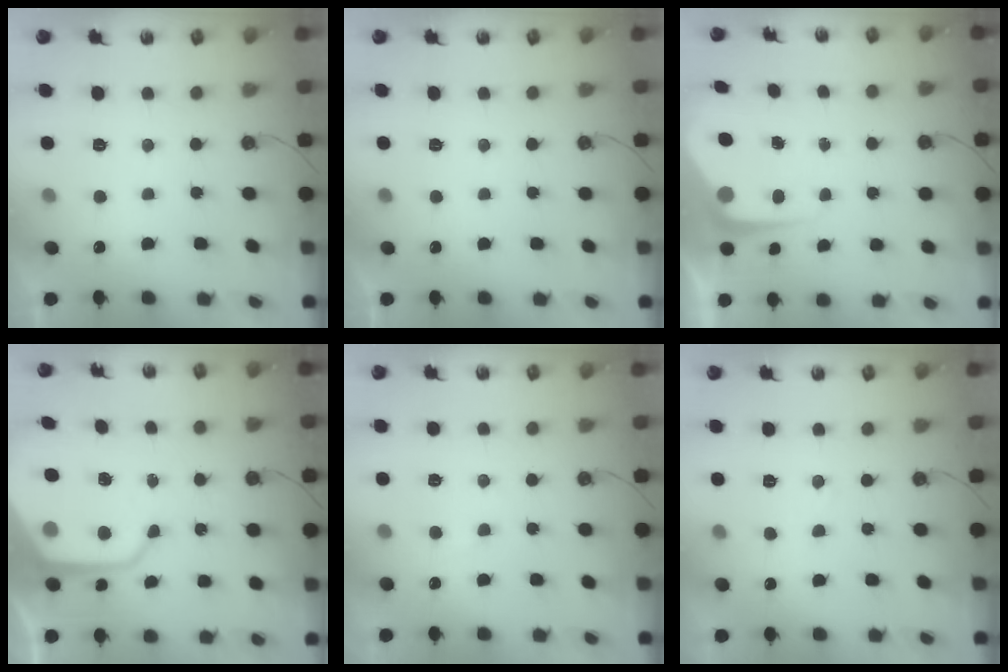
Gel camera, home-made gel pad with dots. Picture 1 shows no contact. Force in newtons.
{"total": 0.0}
{"total": 5.6, "press": 5.6, "slide": 0.2}
{"total": 13.5, "press": 13.4, "slide": 1.0}
{"total": 6.7, "press": 6.7, "slide": 0.8}
{"total": 3.9, "press": 3.9, "slide": 0.6}